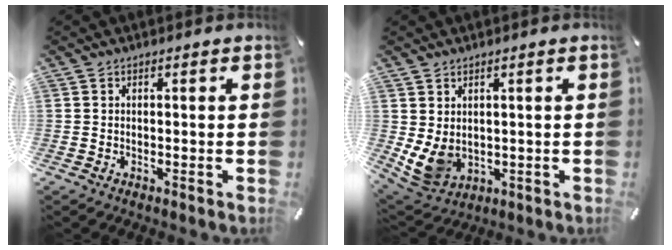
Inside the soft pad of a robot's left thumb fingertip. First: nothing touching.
{"total": 6.6, "force": [1.3, 5.6, 3.2], "torque": [-0.089, -0.011, 0.023]}